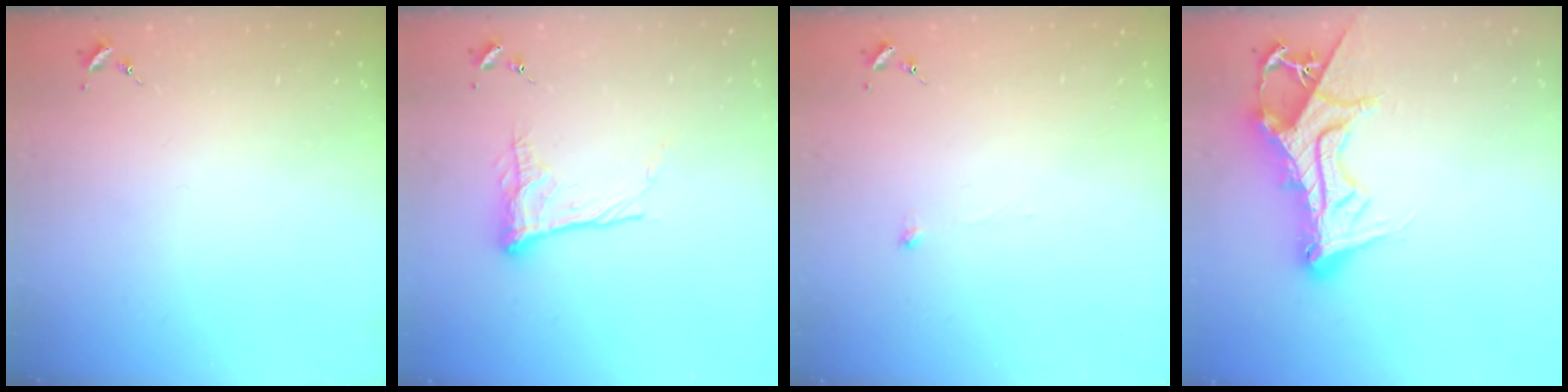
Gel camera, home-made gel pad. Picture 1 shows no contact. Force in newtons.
{"total": 11.7, "press": 11.7, "slide": 0.8}
{"total": 5.5, "press": 5.5, "slide": 0.3}
{"total": 15.9, "press": 15.9, "slide": 1.6}